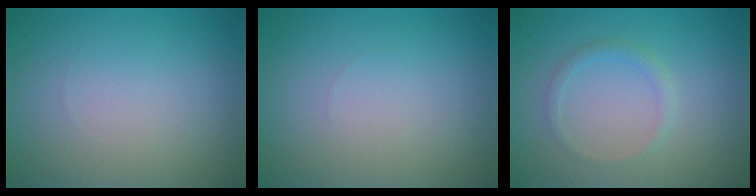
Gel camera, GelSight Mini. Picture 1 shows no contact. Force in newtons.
{"total": 0.0}
{"total": 1.2, "press": 1.2, "slide": 0.0}